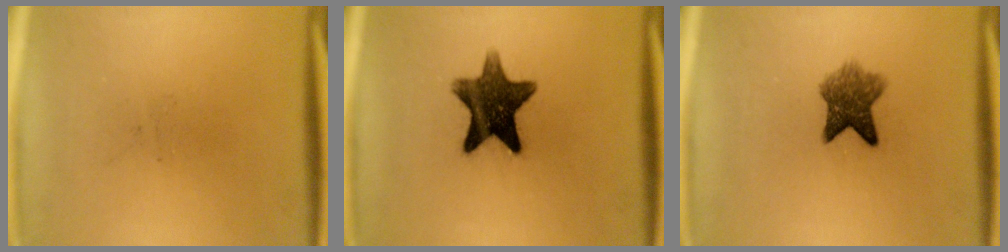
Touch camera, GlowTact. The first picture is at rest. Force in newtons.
{"total": 12.2}
{"total": 5.8}